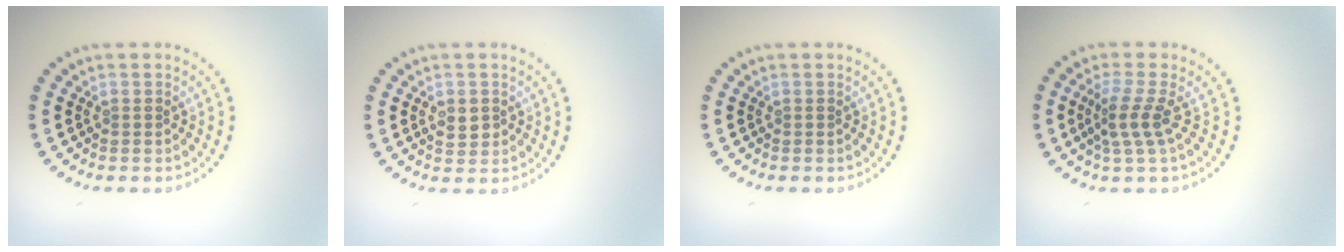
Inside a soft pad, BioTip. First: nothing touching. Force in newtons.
{"total": 1.8, "press": 1.7, "slide": 0.3}
{"total": 0.0}
{"total": 2.5, "press": 1.8, "slide": 1.7}